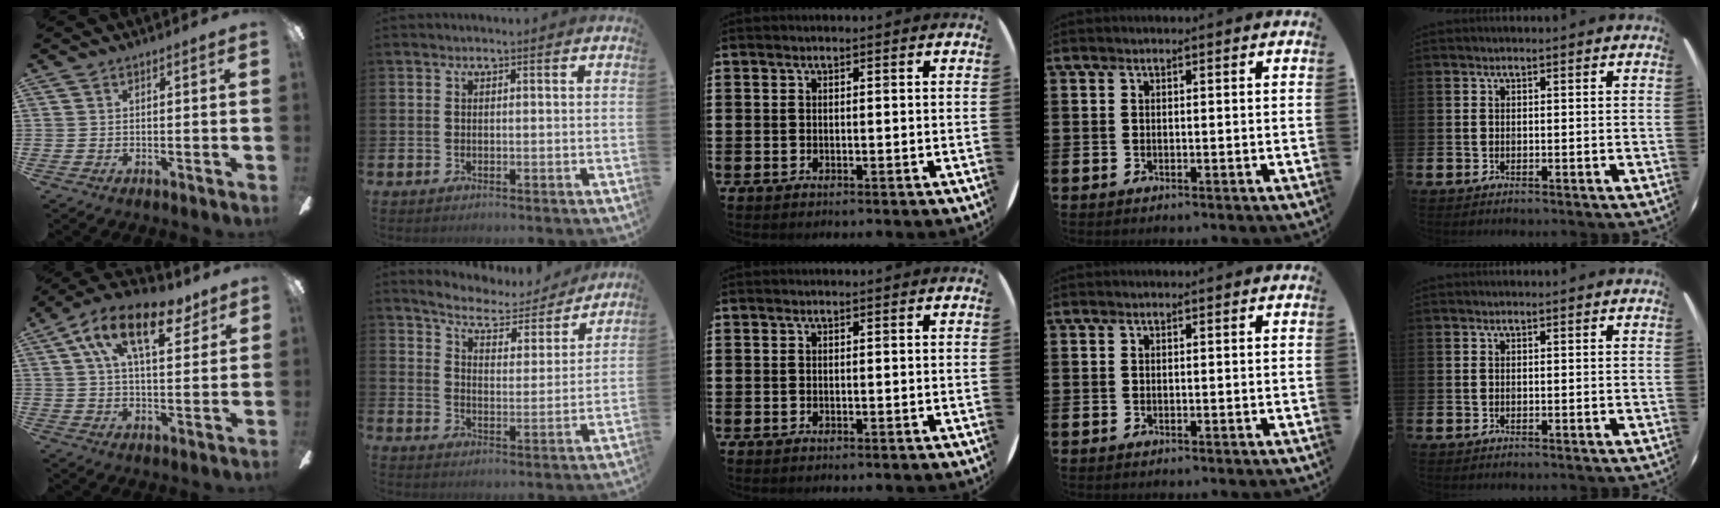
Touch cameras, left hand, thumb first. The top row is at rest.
{"thumb": {"total": 15.9, "force": [8.0, 7.7, 11.5], "torque": [-0.184, -0.013, 0.134]}, "index": {"total": 6.4, "force": [6.1, 1.5, 1.6], "torque": [-0.057, -0.046, 0.100]}}